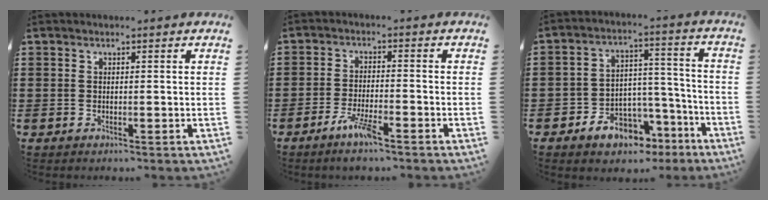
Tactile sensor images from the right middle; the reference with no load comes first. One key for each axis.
{"total": 4.6, "fx": -3.1, "fy": 0.7, "fz": 3.3, "tx": -0.072, "ty": -0.002, "tz": -0.060}
{"total": 6.7, "fx": -5.3, "fy": 3.8, "fz": 1.9, "tx": -0.031, "ty": 0.034, "tz": -0.097}